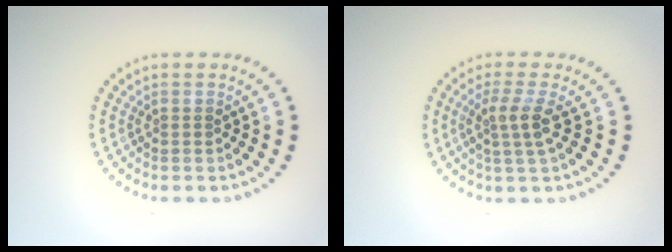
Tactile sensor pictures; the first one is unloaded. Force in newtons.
{"total": 2.6, "press": 1.9, "slide": 1.7}